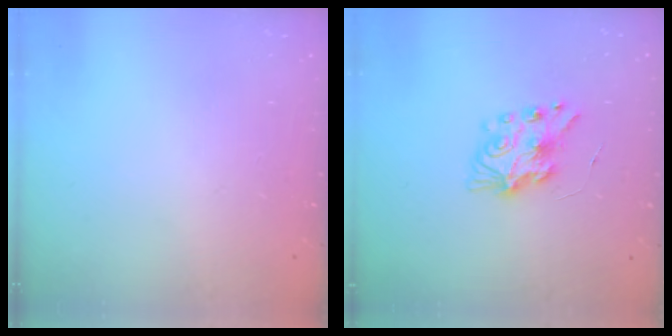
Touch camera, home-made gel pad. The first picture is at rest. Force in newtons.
{"total": 8.8, "press": 8.8, "slide": 0.3}